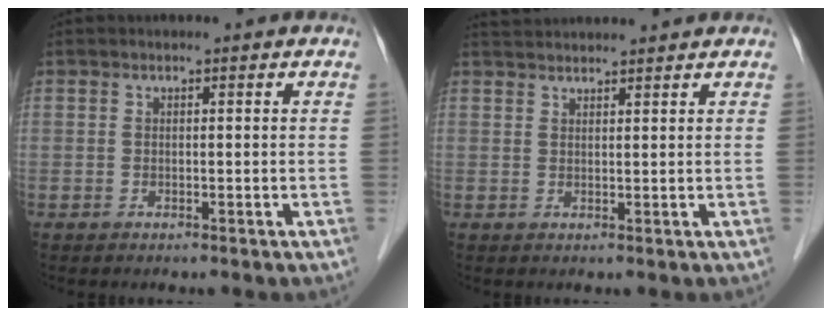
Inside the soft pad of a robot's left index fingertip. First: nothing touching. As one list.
[{"total": 6.2, "force": [6.0, 0.2, 1.6], "torque": [-0.026, 0.039, 0.089]}]